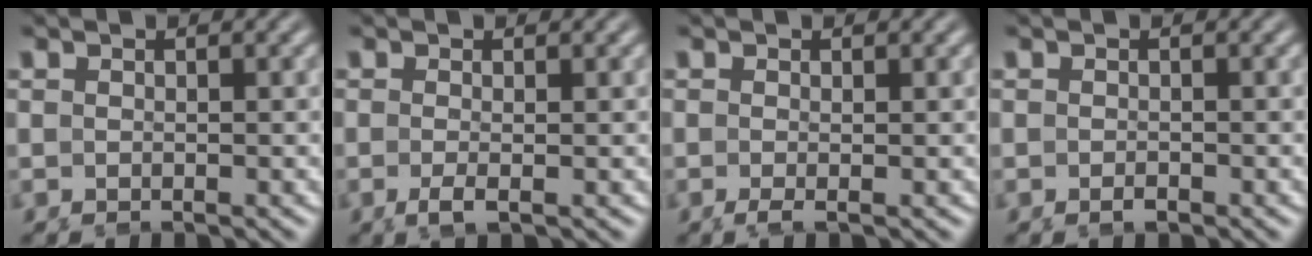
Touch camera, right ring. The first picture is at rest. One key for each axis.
{"total": 1.2, "fx": -0.8, "fy": 0.1, "fz": 0.9, "tx": -0.027, "ty": -0.007, "tz": -0.015}
{"total": 0.7, "fx": -0.5, "fy": -0.2, "fz": 0.5, "tx": -0.014, "ty": -0.005, "tz": -0.010}
{"total": 0.8, "fx": -0.7, "fy": 0.3, "fz": 0.2, "tx": -0.006, "ty": -0.003, "tz": -0.015}